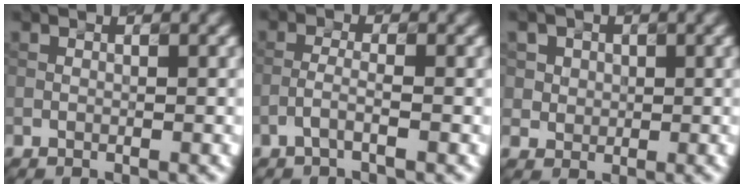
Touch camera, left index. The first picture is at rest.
{"total": 1.4, "force": [-1.0, 0.1, 1.0], "torque": [-0.026, 0.012, -0.022]}
{"total": 3.7, "force": [1.9, 3.0, 0.9], "torque": [-0.030, 0.006, 0.032]}